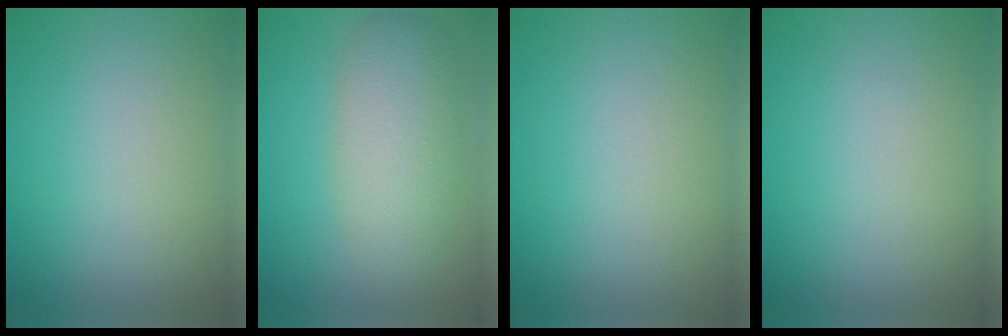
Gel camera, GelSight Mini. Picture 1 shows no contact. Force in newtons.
{"total": 5.5, "press": 5.5, "slide": 0.5}
{"total": 0.0}
{"total": 0.0}